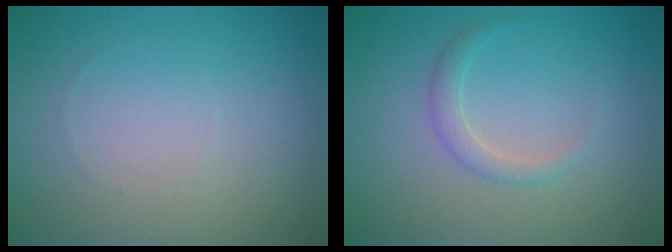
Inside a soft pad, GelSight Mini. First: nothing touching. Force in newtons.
{"total": 1.6, "press": 1.6, "slide": 0.1}